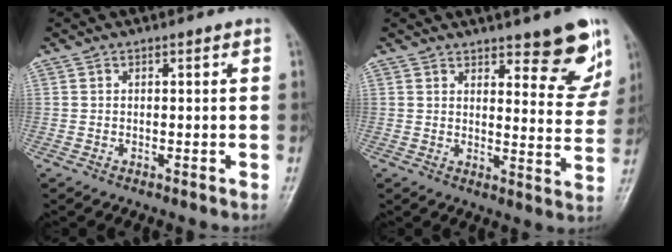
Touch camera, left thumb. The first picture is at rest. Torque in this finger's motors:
{"motor_torque": [0.28, 0.26, -0.10, -0.18, 0.10]}